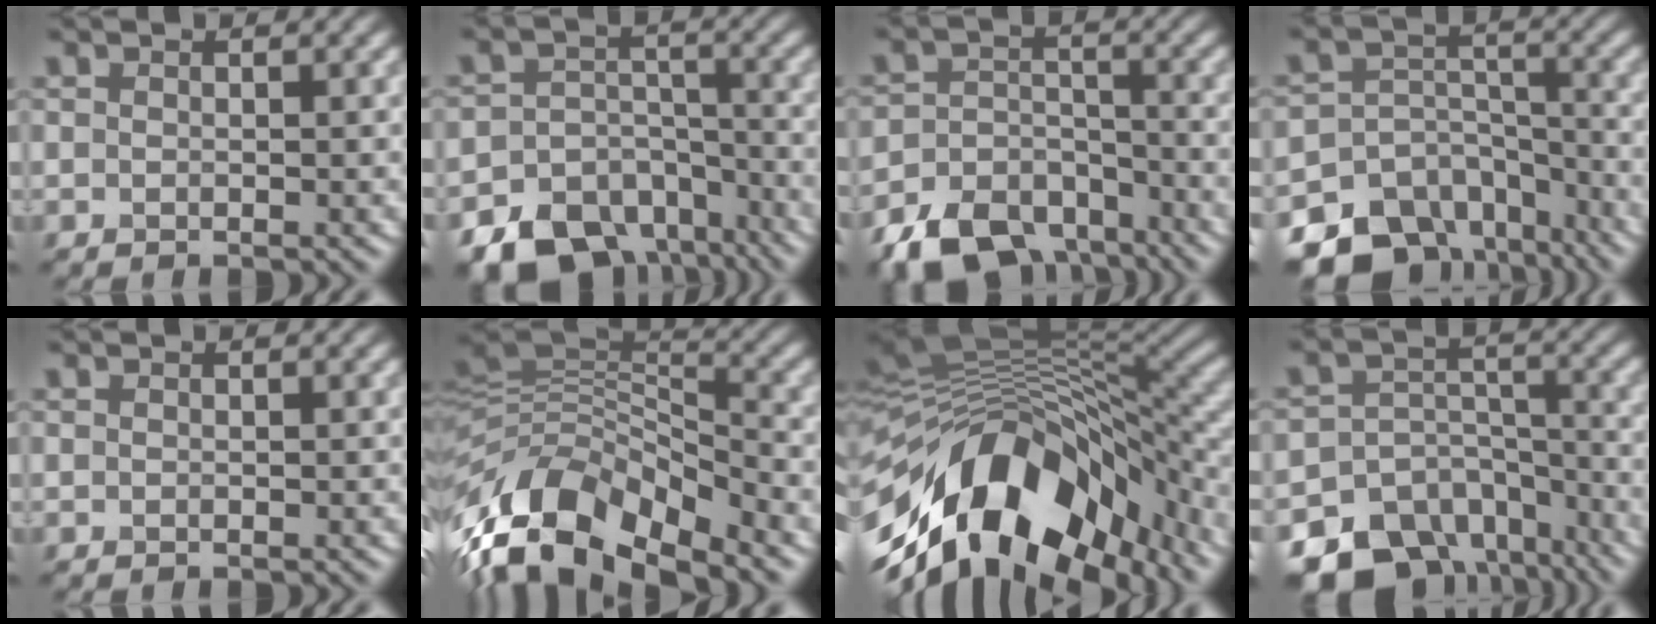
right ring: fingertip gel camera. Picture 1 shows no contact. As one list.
[{"total": 13.0, "force": [-9.6, 8.1, 3.4], "torque": [-0.063, -0.025, -0.136]}, {"total": 8.3, "force": [-6.4, 4.4, 3.1], "torque": [-0.051, -0.011, -0.115]}, {"total": 13.6, "force": [-10.3, 8.4, 3.1], "torque": [-0.061, -0.015, -0.140]}, {"total": 0.0}, {"total": 12.2, "force": [-6.8, 6.1, 8.1], "torque": [-0.163, 0.011, -0.129]}, {"total": 15.6, "force": [-5.9, 8.1, 12.0], "torque": [-0.205, 0.011, -0.104]}, {"total": 15.0, "force": [-11.1, 9.5, 3.6], "torque": [-0.073, -0.033, -0.147]}]